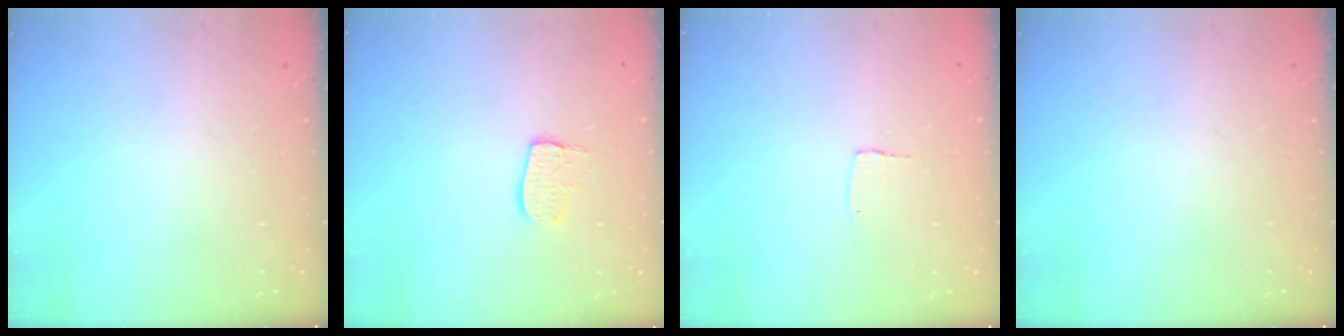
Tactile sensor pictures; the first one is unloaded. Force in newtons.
{"total": 7.2, "press": 7.2, "slide": 0.3}
{"total": 3.7, "press": 3.7, "slide": 0.1}
{"total": 0.0}